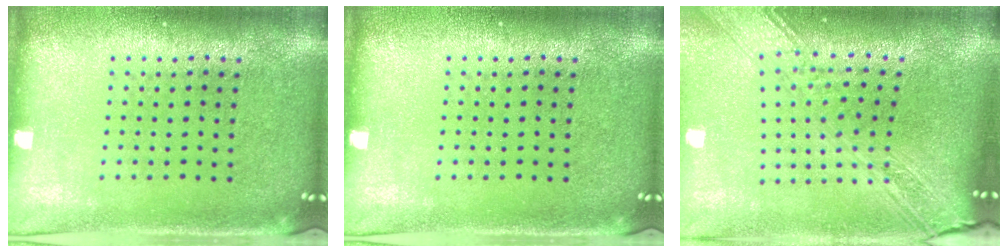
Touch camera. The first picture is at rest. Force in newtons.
{"total": 0.0}
{"total": 3.2, "press": 2.4, "slide": 2.0}